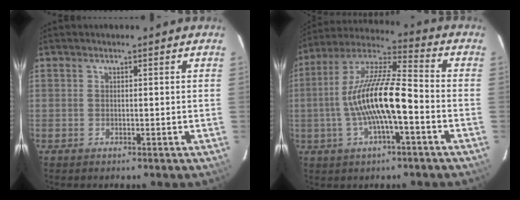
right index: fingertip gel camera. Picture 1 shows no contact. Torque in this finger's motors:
{"motor_torque": [1.55, -0.58, 0.82, 0.21]}